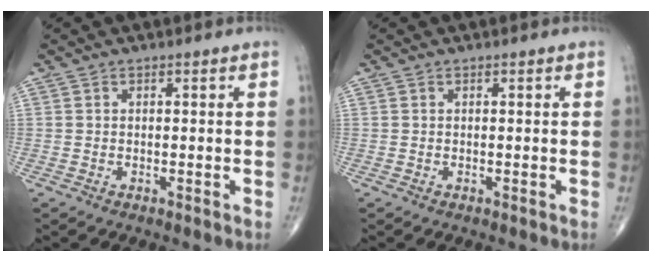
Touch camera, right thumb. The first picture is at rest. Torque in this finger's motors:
{"motor_torque": [-0.08, 0.01, 0.03, -0.01, 0.00]}